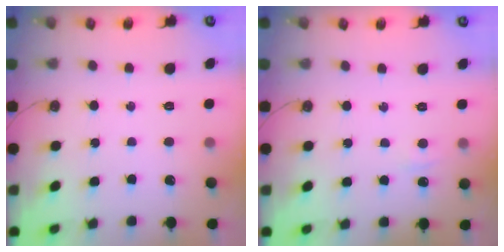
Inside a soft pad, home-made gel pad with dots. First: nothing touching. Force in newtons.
{"total": 4.4, "press": 4.3, "slide": 0.6}